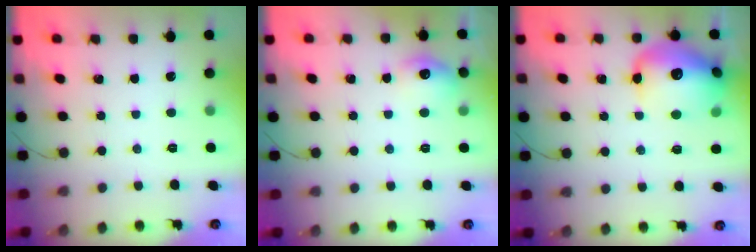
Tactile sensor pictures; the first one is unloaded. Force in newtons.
{"total": 9.3, "press": 9.3, "slide": 0.3}
{"total": 18.7, "press": 18.5, "slide": 2.3}